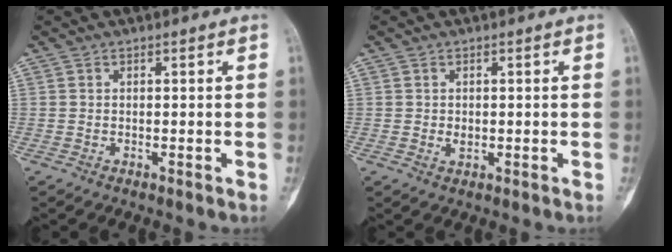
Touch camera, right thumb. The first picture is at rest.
{"total": 1.5, "force": [0.0, 1.1, 1.0], "torque": [-0.012, -0.001, 0.003]}